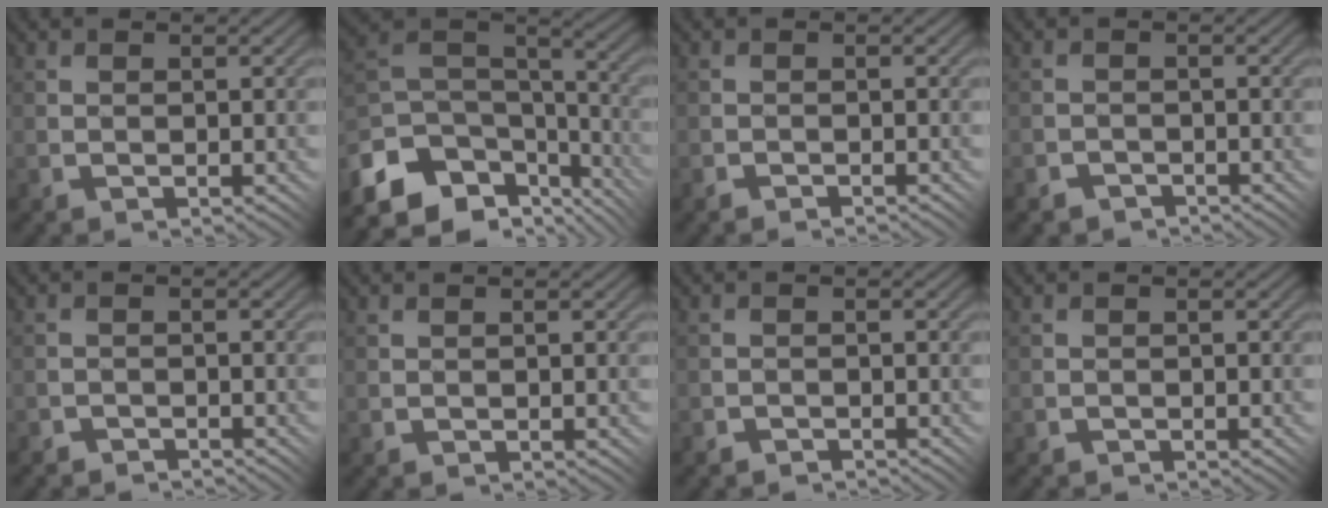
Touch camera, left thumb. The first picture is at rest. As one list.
[{"total": 13.7, "force": [-8.9, 7.7, 7.0], "torque": [-0.200, -0.019, -0.142]}, {"total": 1.0, "force": [-0.9, -0.2, -0.3], "torque": [0.008, 0.004, -0.023]}, {"total": 2.0, "force": [-1.7, 0.9, -0.4], "torque": [0.014, 0.010, -0.034]}, {"total": 1.5, "force": [-1.3, -0.3, -0.7], "torque": [0.020, 0.008, -0.031]}, {"total": 0.0}, {"total": 1.3, "force": [-1.1, -0.2, -0.6], "torque": [0.015, 0.005, -0.027]}, {"total": 0.6, "force": [-0.5, 0.1, -0.3], "torque": [0.007, -0.001, -0.012]}]